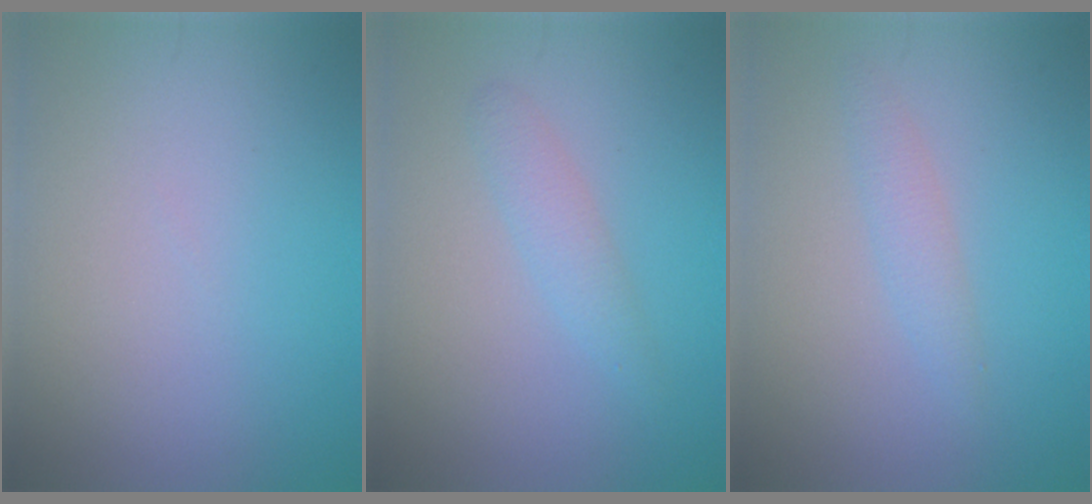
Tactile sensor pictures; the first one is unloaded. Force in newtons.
{"total": 1.7, "press": 1.7, "slide": 0.1}
{"total": 1.5, "press": 1.5, "slide": 0.1}